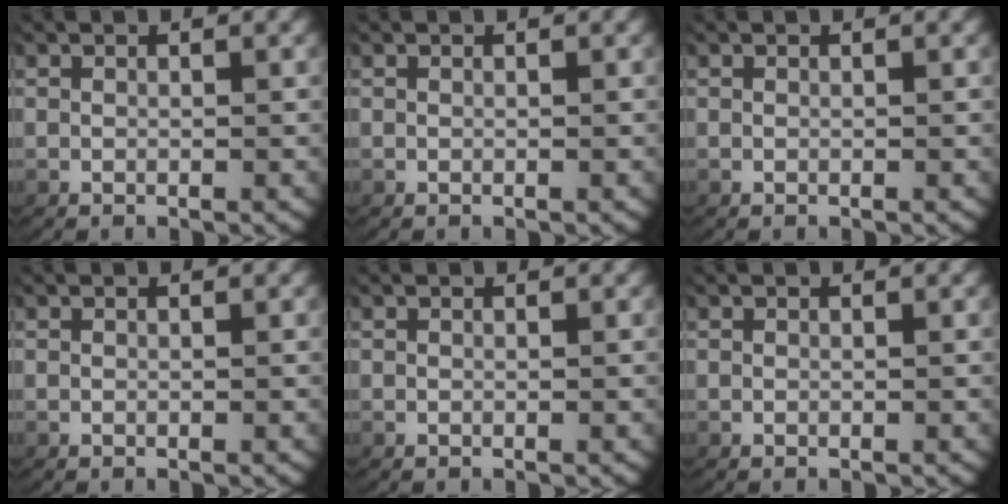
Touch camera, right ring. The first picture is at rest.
{"total": 0.0}
{"total": 0.0}
{"total": 0.0}
{"total": 0.0}
{"total": 0.0}